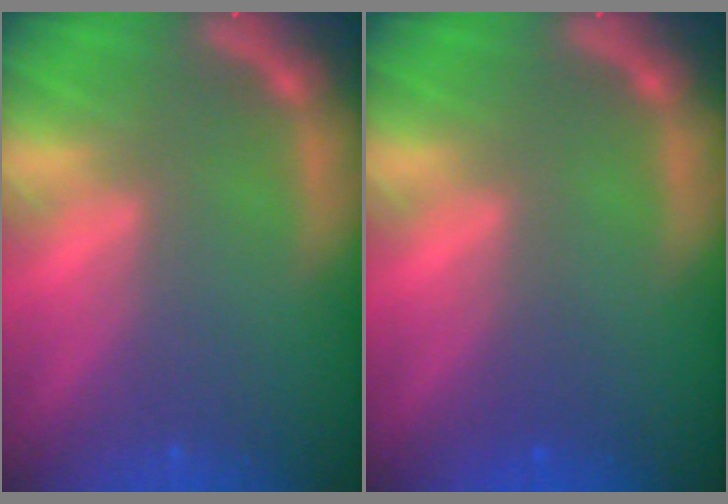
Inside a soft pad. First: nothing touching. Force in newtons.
{"total": 1.0}